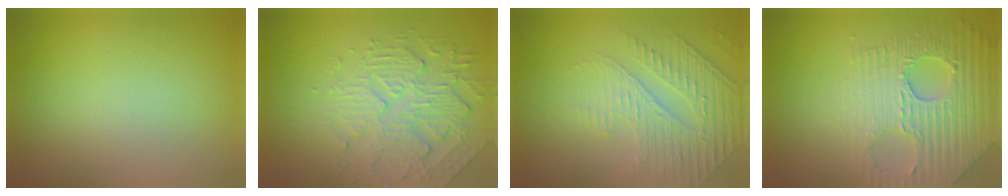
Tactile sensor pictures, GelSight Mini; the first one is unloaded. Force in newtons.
{"total": 4.8, "press": 3.6, "slide": 3.1}
{"total": 4.8, "press": 3.3, "slide": 3.5}
{"total": 7.6, "press": 5.5, "slide": 5.3}